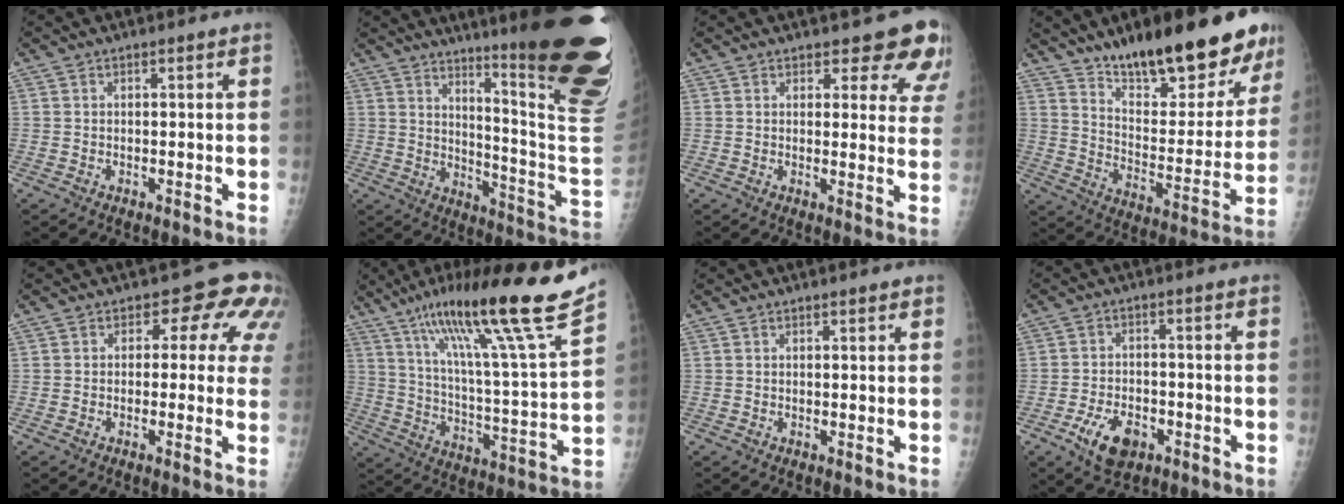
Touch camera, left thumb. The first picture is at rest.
{"total": 27.8, "force": [16.7, 3.0, 22.0], "torque": [-0.231, -0.112, 0.231]}
{"total": 10.1, "force": [8.5, 4.0, 3.8], "torque": [0.005, -0.047, 0.075]}
{"total": 23.7, "force": [17.1, 7.5, 14.7], "torque": [-0.171, -0.098, 0.268]}
{"total": 8.7, "force": [2.9, 5.3, 6.2], "torque": [-0.021, 0.000, 0.017]}
{"total": 25.4, "force": [17.7, 0.8, 18.2], "torque": [-0.273, -0.075, 0.288]}
{"total": 1.0, "force": [0.8, 0.3, 0.6], "torque": [-0.006, -0.002, 0.010]}
{"total": 7.6, "force": [-3.7, 4.5, 4.8], "torque": [-0.078, 0.015, -0.060]}